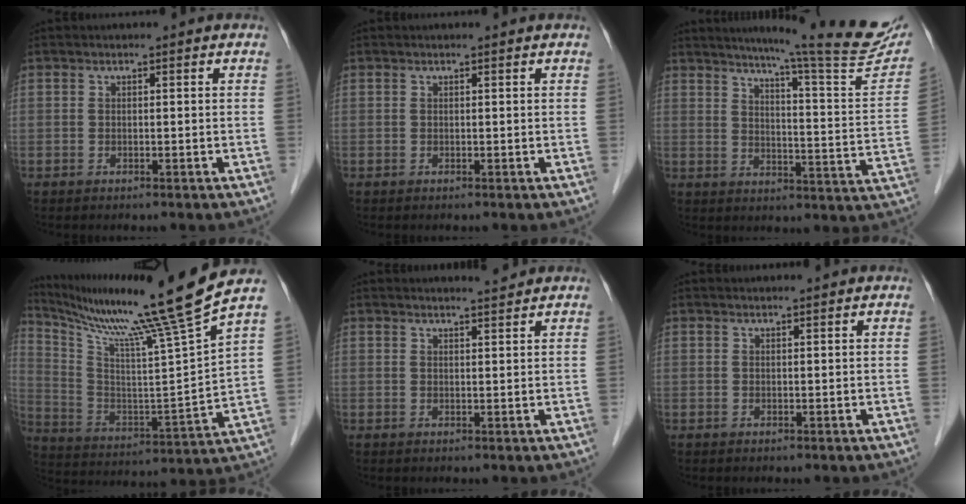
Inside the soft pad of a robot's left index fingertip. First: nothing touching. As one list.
[{"total": 0.7, "force": [0.7, -0.1, 0.2], "torque": [-0.011, 0.000, 0.010]}, {"total": 20.7, "force": [18.0, -0.6, 10.2], "torque": [-0.143, -0.065, 0.220]}, {"total": 20.4, "force": [16.4, -3.8, 11.5], "torque": [-0.206, -0.057, 0.264]}, {"total": 1.8, "force": [1.7, -0.4, 0.2], "torque": [-0.007, -0.006, 0.030]}, {"total": 0.7, "force": [0.7, -0.1, 0.1], "torque": [-0.007, 0.003, 0.013]}]